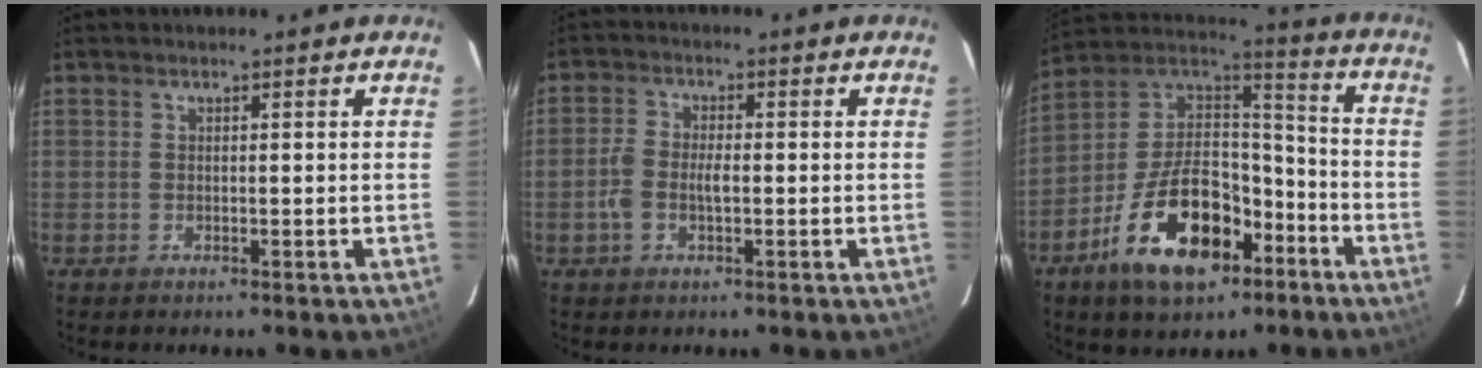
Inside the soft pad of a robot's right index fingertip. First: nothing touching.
{"total": 4.4, "force": [-1.2, 2.4, 3.5], "torque": [-0.077, 0.005, -0.021]}
{"total": 20.7, "force": [-10.1, 11.1, 14.2], "torque": [-0.277, 0.024, -0.164]}